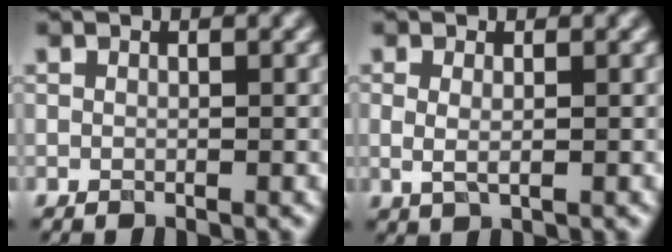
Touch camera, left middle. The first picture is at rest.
{"total": 1.3, "force": [0.1, 0.4, 1.3], "torque": [-0.028, -0.004, 0.003]}